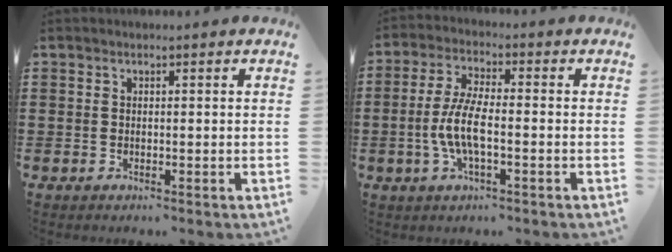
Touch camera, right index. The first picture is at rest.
{"total": 6.7, "force": [-1.7, 2.1, 6.1], "torque": [-0.147, -0.010, -0.043]}